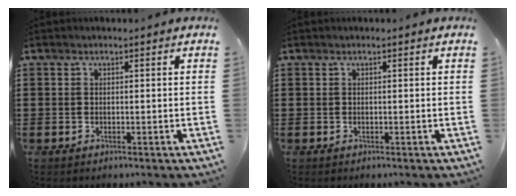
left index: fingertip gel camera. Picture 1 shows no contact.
{"total": 0.0}